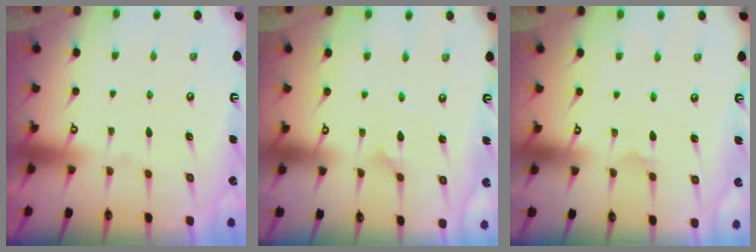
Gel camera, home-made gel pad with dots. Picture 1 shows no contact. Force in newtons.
{"total": 1.4, "press": 1.4, "slide": 0.1}
{"total": 2.3, "press": 2.3, "slide": 0.2}